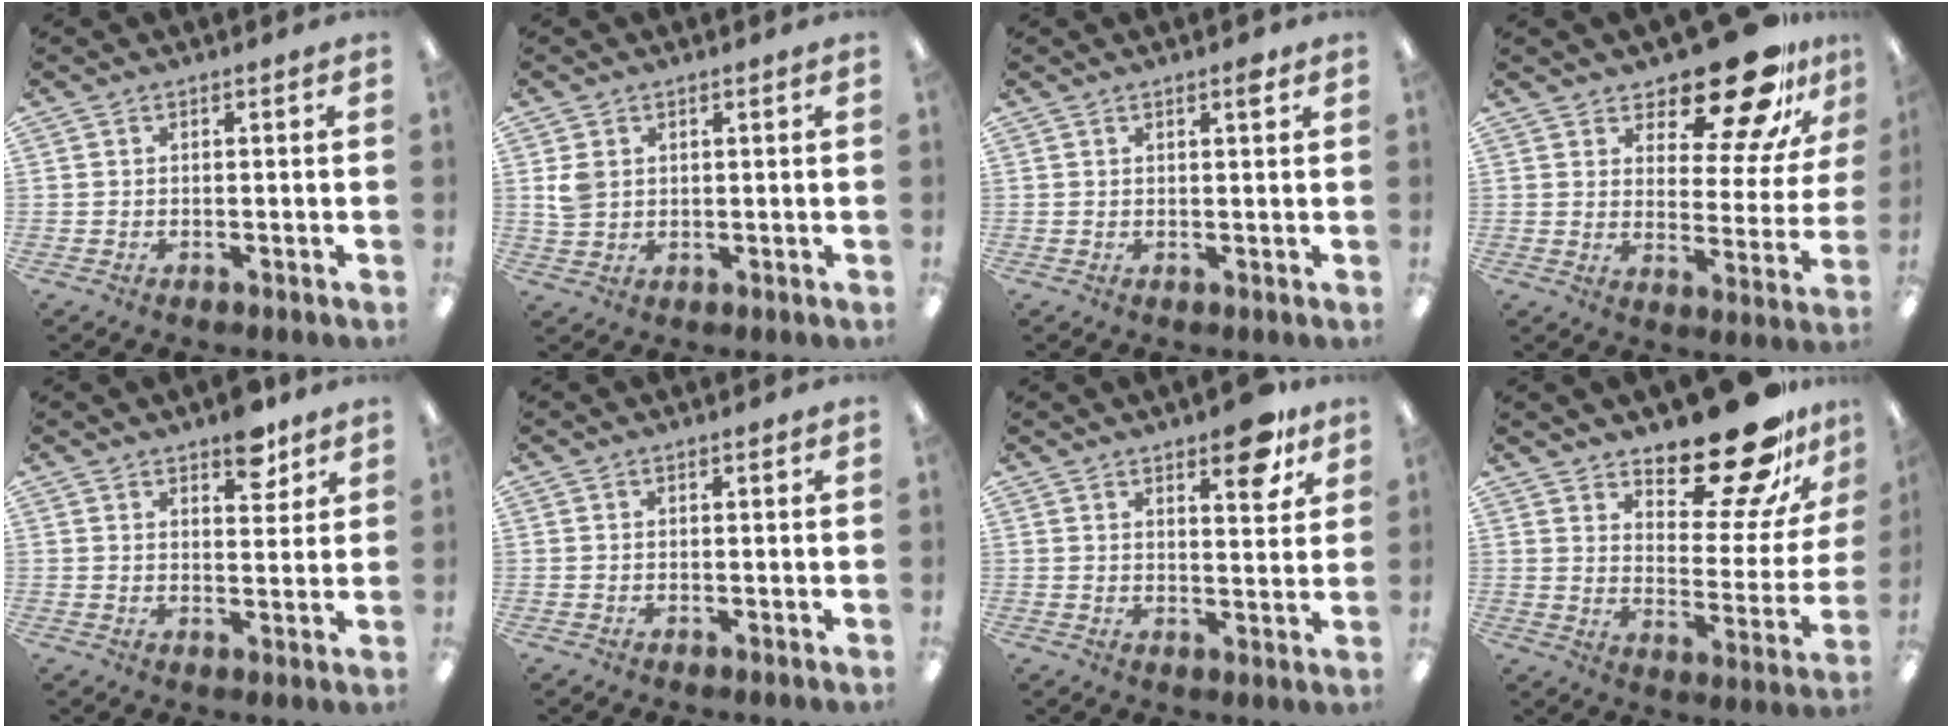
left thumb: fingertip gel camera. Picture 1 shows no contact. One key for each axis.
{"total": 4.1, "fx": 1.4, "fy": 3.3, "fz": 2.0, "tx": -0.035, "ty": 0.002, "tz": 0.026}
{"total": 2.0, "fx": 1.4, "fy": 0.3, "fz": 1.4, "tx": -0.014, "ty": -0.006, "tz": 0.020}
{"total": 19.2, "fx": 15.4, "fy": 6.2, "fz": 9.6, "tx": -0.139, "ty": -0.111, "tz": 0.258}
{"total": 6.9, "fx": 5.1, "fy": 3.1, "fz": 3.3, "tx": -0.022, "ty": -0.031, "tz": 0.084}
{"total": 0.6, "fx": 0.5, "fy": 0.1, "fz": 0.3, "tx": -0.007, "ty": 0.001, "tz": 0.009}
{"total": 9.7, "fx": 7.0, "fy": 3.2, "fz": 5.9, "tx": -0.061, "ty": -0.043, "tz": 0.111}
{"total": 21.3, "fx": 17.4, "fy": 6.9, "fz": 10.2, "tx": -0.128, "ty": -0.130, "tz": 0.285}